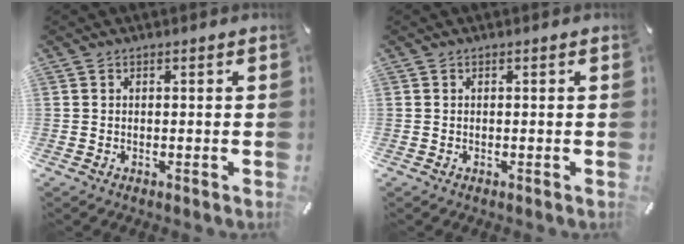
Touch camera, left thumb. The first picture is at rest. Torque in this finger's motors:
{"motor_torque": [0.00, 0.00, 0.00, 0.00, 0.00]}